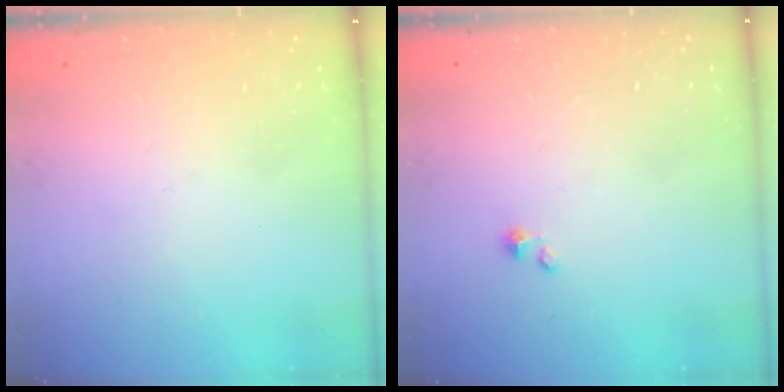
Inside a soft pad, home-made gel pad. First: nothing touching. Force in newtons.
{"total": 1.5, "press": 1.5, "slide": 0.0}